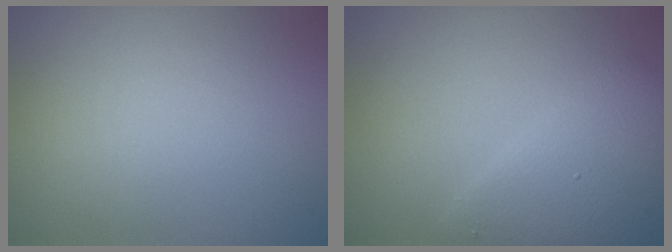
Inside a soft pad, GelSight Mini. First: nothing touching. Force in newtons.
{"total": 5.4, "press": 5.4, "slide": 0.1}